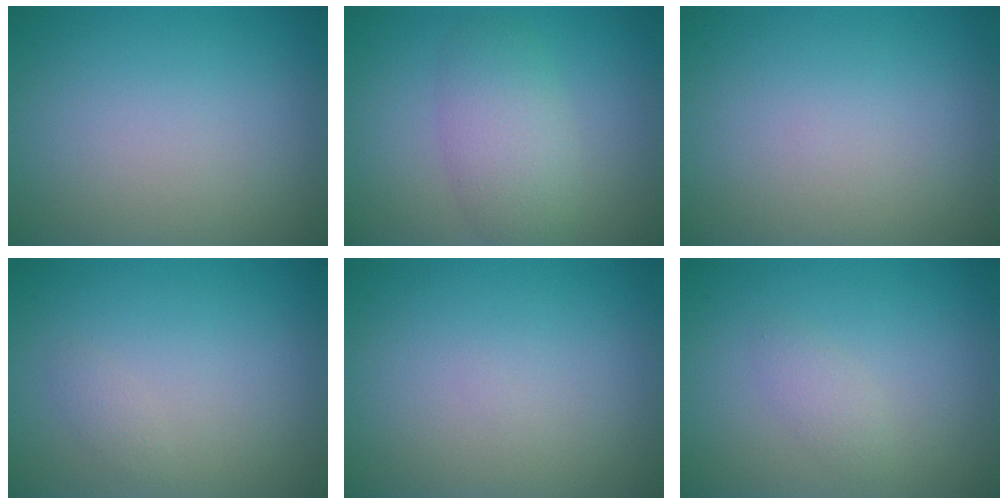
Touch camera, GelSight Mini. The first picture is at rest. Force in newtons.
{"total": 4.0, "press": 4.0, "slide": 0.2}
{"total": 0.0}
{"total": 0.7, "press": 0.7, "slide": 0.0}
{"total": 0.0}
{"total": 1.2, "press": 1.2, "slide": 0.0}